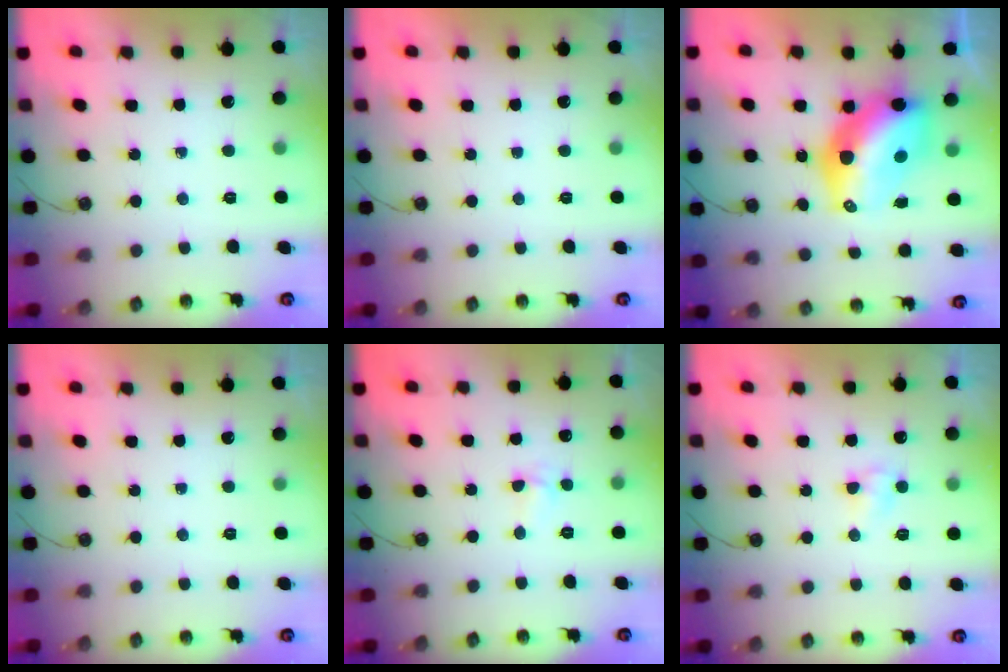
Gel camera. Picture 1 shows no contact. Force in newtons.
{"total": 0.0}
{"total": 13.8, "press": 13.7, "slide": 1.1}
{"total": 0.0}
{"total": 3.2, "press": 3.2, "slide": 0.4}
{"total": 4.8, "press": 4.8, "slide": 0.3}